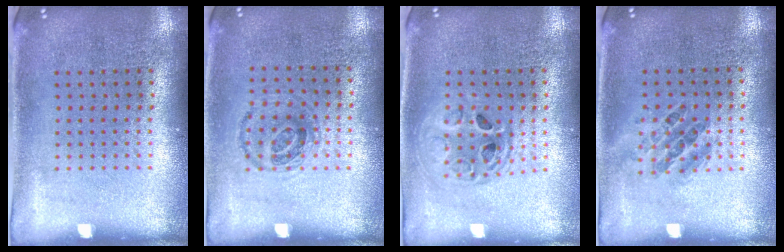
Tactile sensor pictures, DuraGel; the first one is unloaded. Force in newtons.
{"total": 0.9, "press": 0.8, "slide": 0.5}
{"total": 1.4, "press": 1.2, "slide": 0.7}
{"total": 0.9, "press": 0.7, "slide": 0.4}